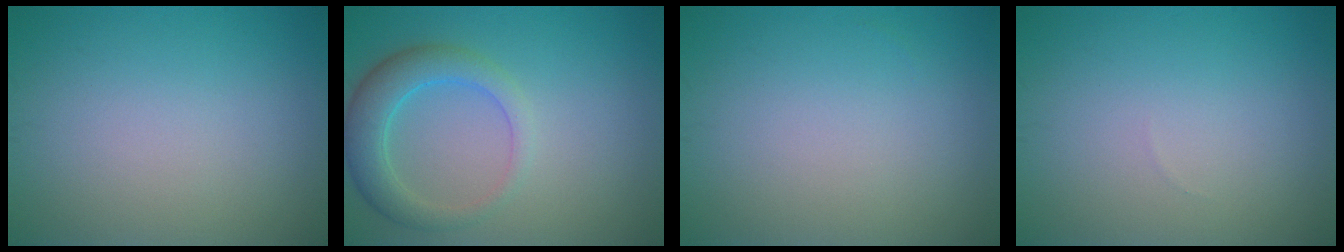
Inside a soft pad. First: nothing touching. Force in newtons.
{"total": 4.2, "press": 4.2, "slide": 0.2}
{"total": 0.0}
{"total": 0.0}